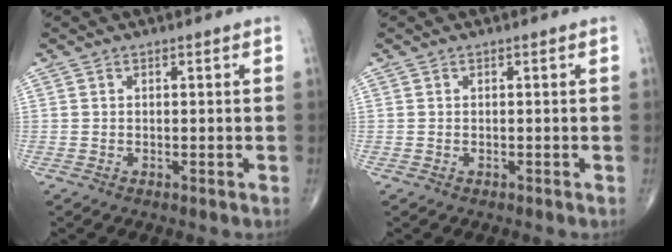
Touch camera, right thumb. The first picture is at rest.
{"total": 0.0}